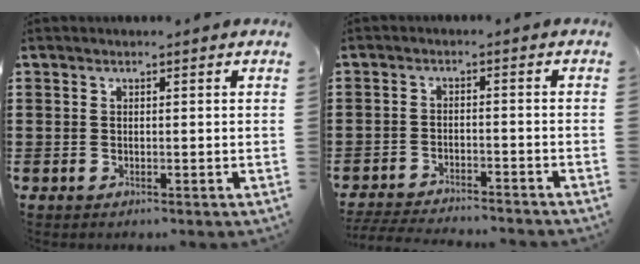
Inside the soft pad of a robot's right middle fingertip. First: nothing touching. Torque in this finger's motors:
{"motor_torque": [0.28, -0.05, 0.08, 0.08]}